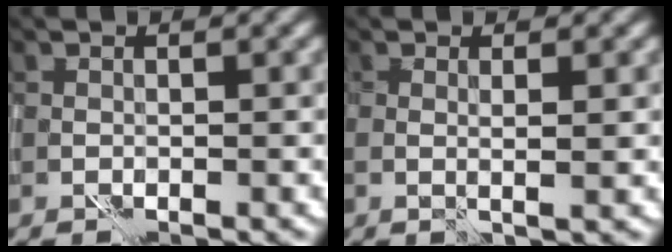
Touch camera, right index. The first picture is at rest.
{"total": 1.8, "force": [0.3, 0.3, 1.7], "torque": [-0.026, 0.001, 0.002]}